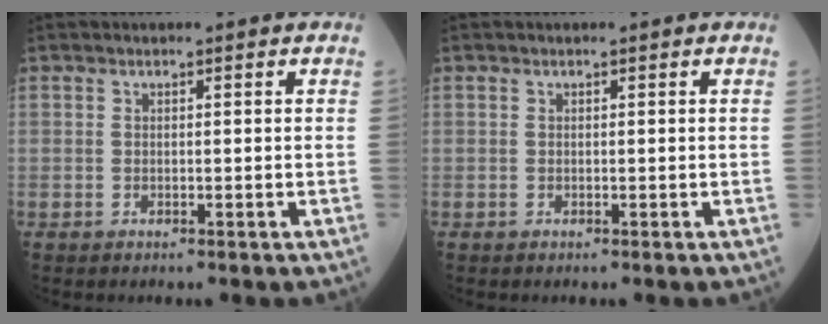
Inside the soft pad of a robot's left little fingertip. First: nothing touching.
{"total": 0.0}